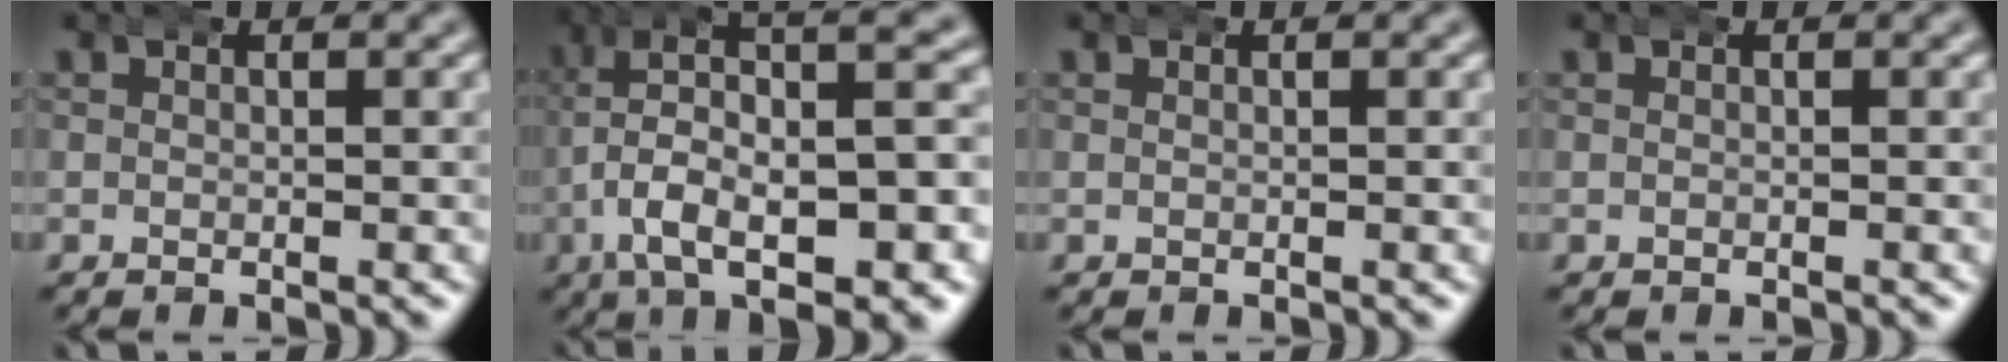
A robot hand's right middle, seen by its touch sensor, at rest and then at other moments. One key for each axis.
{"total": 9.1, "fx": 0.1, "fy": 4.3, "fz": 8.0, "tx": -0.148, "ty": -0.025, "tz": 0.015}
{"total": 0.0}
{"total": 0.0}